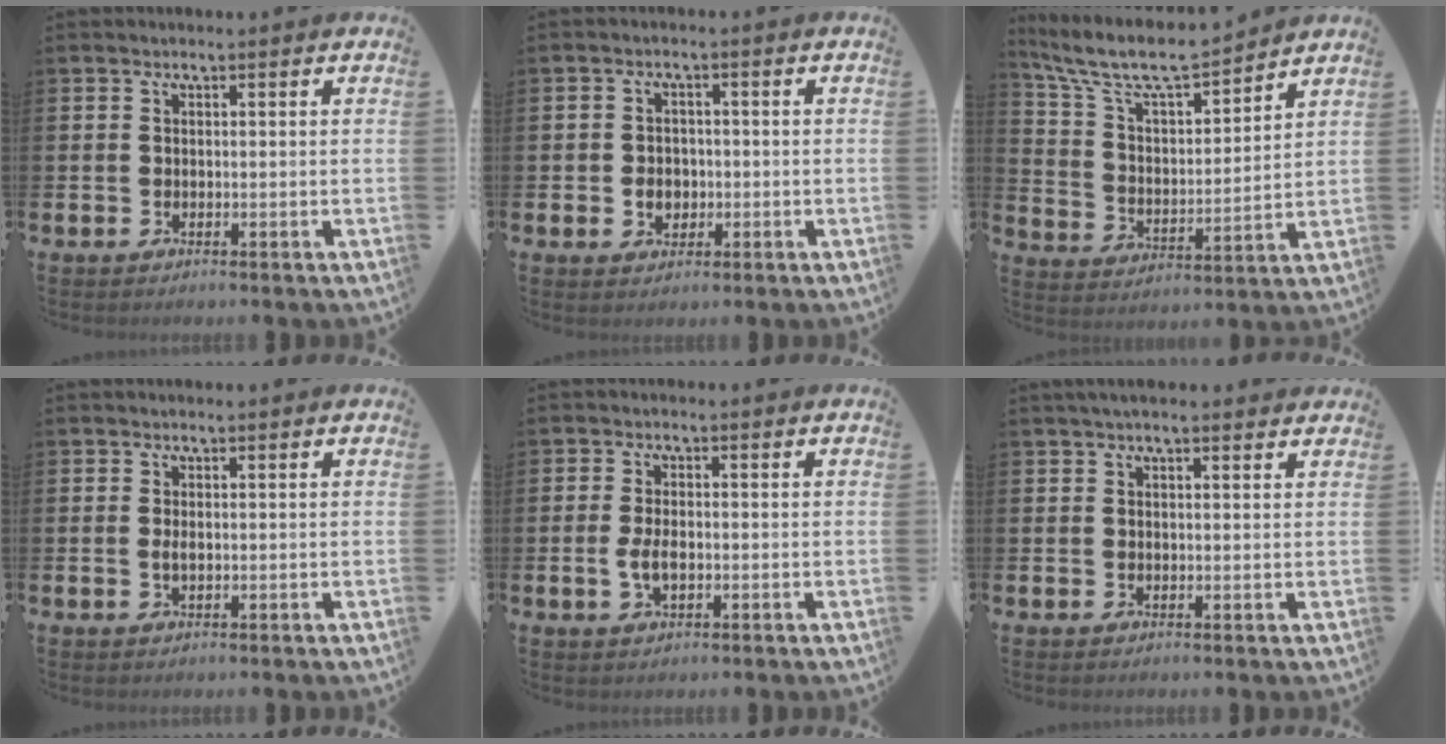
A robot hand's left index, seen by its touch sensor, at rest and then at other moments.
{"total": 2.7, "force": [-0.5, 2.3, 1.2], "torque": [-0.019, 0.003, -0.016]}
{"total": 8.7, "force": [7.9, 1.7, 3.1], "torque": [-0.099, -0.052, 0.138]}
{"total": 1.1, "force": [0.0, 0.5, 0.9], "torque": [-0.016, 0.001, -0.002]}
{"total": 3.1, "force": [-0.5, 1.6, 2.6], "torque": [-0.054, 0.000, -0.011]}
{"total": 2.0, "force": [1.7, 0.3, 0.9], "torque": [-0.008, -0.003, 0.029]}